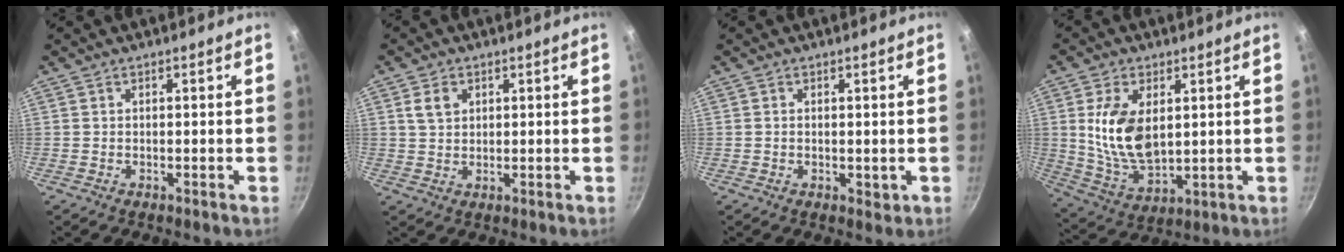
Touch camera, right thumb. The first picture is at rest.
{"total": 3.7, "force": [1.4, 2.8, 2.0], "torque": [-0.023, 0.001, 0.026]}
{"total": 1.7, "force": [0.1, 1.0, 1.3], "torque": [-0.018, -0.003, 0.001]}
{"total": 13.2, "force": [2.4, 7.6, 10.5], "torque": [-0.188, -0.022, 0.058]}